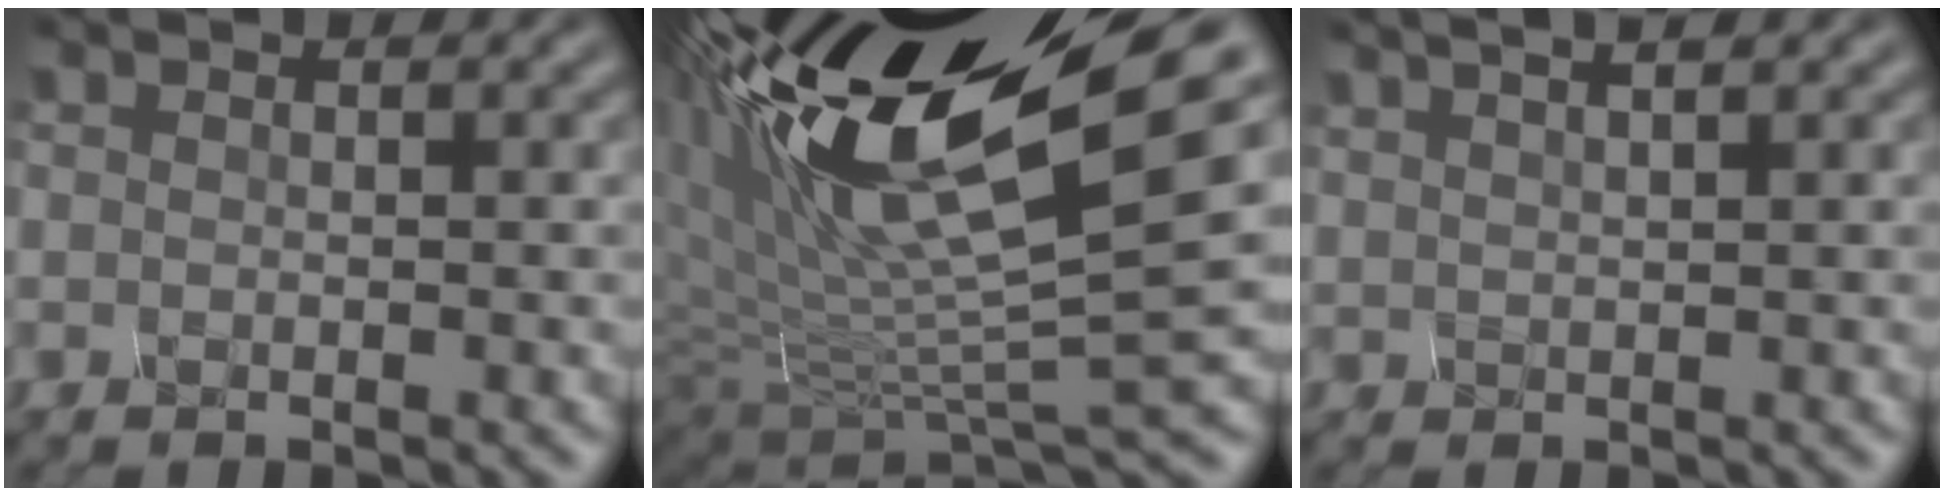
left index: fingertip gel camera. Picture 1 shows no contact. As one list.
[{"total": 14.0, "force": [7.4, 3.1, 11.4], "torque": [-0.228, 0.019, 0.139]}, {"total": 3.6, "force": [3.1, 0.6, 1.7], "torque": [-0.019, 0.040, 0.028]}]